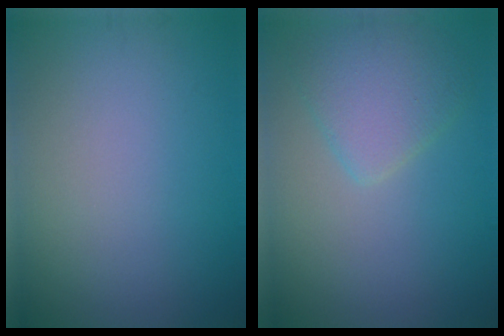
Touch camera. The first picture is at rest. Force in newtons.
{"total": 3.4, "press": 3.4, "slide": 0.3}